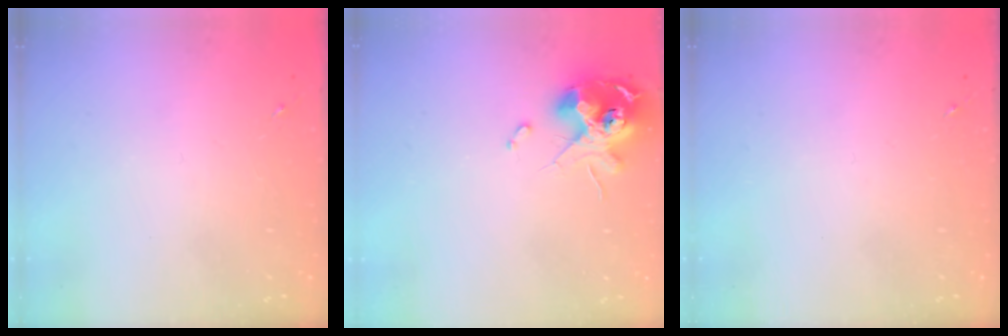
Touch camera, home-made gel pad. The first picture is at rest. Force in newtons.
{"total": 13.2, "press": 13.1, "slide": 1.8}
{"total": 0.0}